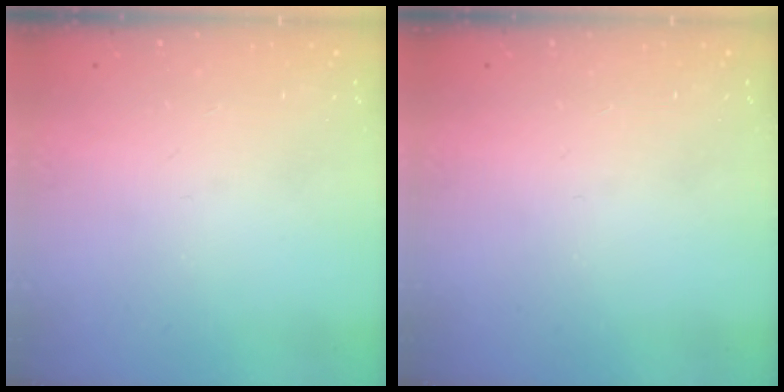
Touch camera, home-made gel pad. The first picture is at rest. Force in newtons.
{"total": 0.0}